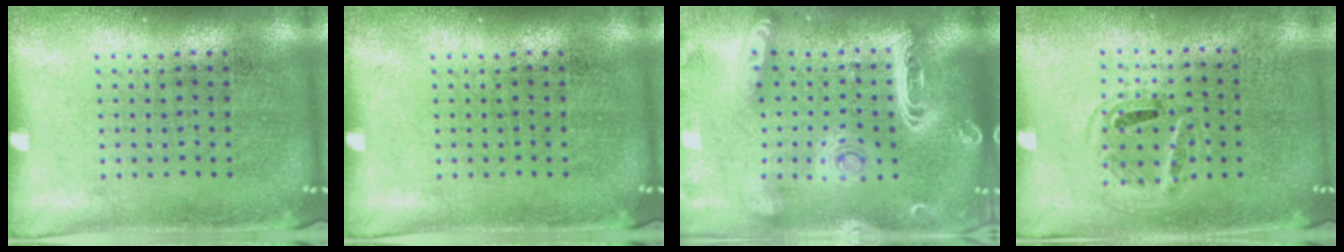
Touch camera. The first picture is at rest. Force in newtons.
{"total": 0.0}
{"total": 3.2, "press": 2.7, "slide": 1.7}
{"total": 0.9, "press": 0.9, "slide": 0.3}